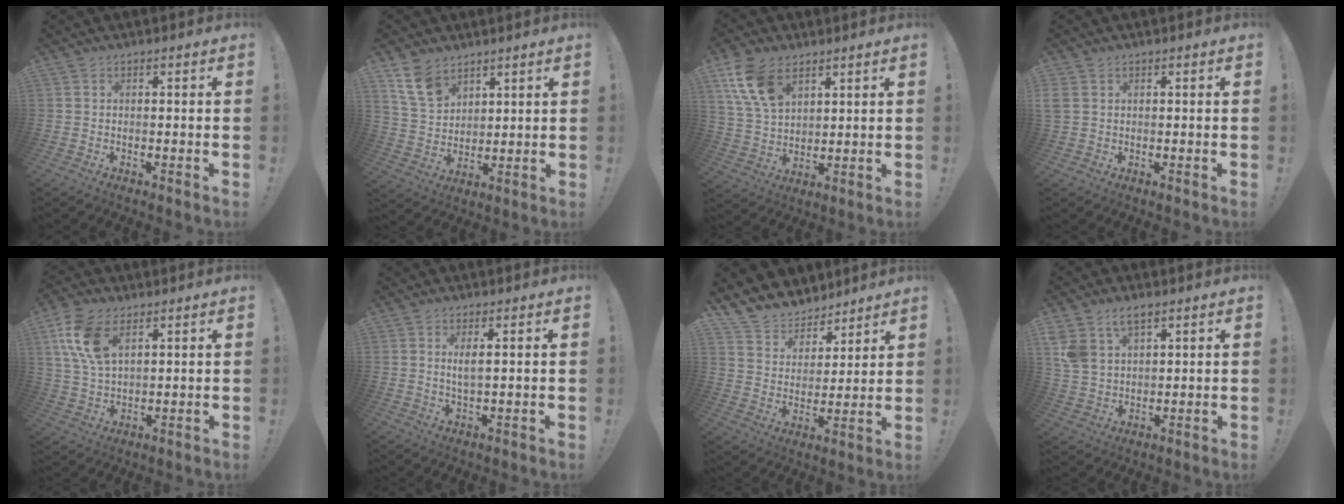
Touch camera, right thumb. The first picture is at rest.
{"total": 10.7, "force": [7.2, 6.7, 4.3], "torque": [-0.088, -0.034, 0.144]}
{"total": 12.9, "force": [7.0, 7.9, 7.5], "torque": [-0.150, -0.018, 0.140]}
{"total": 2.4, "force": [1.0, 1.7, 1.3], "torque": [-0.033, 0.006, 0.022]}
{"total": 11.8, "force": [5.6, 6.6, 7.9], "torque": [-0.164, -0.007, 0.109]}
{"total": 3.2, "force": [1.1, 0.6, 2.9], "torque": [-0.051, -0.008, 0.018]}
{"total": 9.5, "force": [7.7, 5.5, 0.8], "torque": [-0.030, -0.068, 0.151]}
{"total": 8.3, "force": [5.3, 4.7, 4.3], "torque": [-0.080, -0.016, 0.104]}